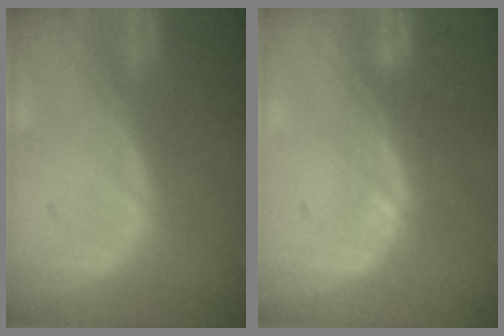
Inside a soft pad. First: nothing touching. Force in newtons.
{"total": 2.9, "press": 2.4, "slide": 1.7}